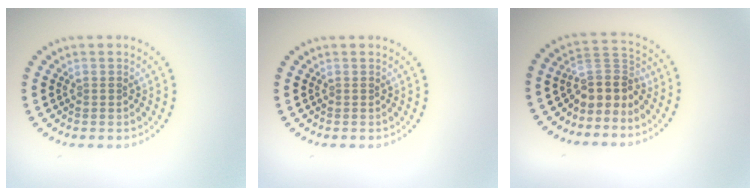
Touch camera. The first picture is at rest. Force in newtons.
{"total": 0.0}
{"total": 3.4, "press": 2.5, "slide": 2.3}